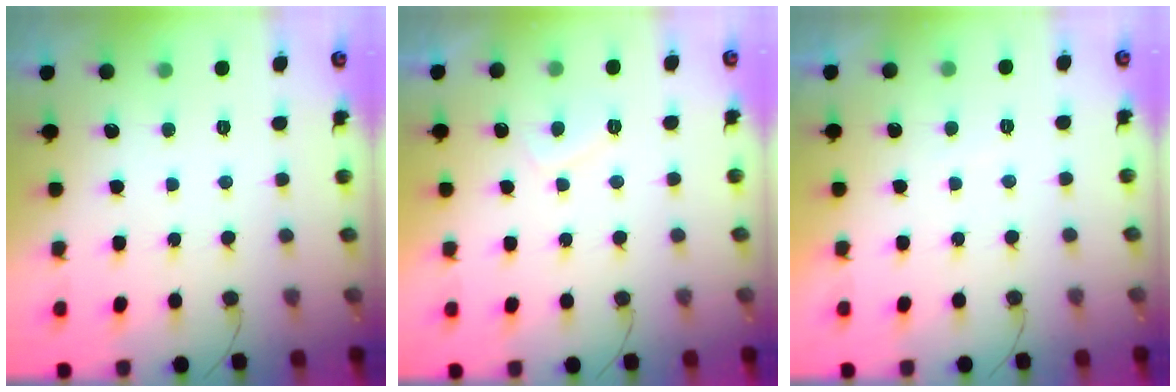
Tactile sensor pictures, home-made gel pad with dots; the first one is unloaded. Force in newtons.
{"total": 2.9, "press": 2.8, "slide": 0.8}
{"total": 0.5, "press": 0.3, "slide": 0.5}